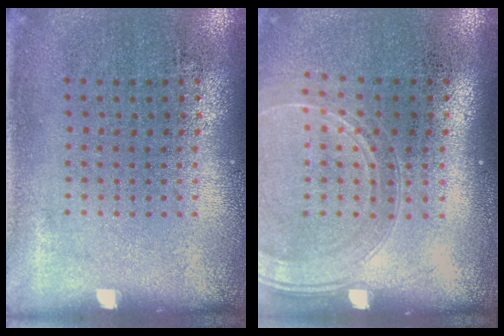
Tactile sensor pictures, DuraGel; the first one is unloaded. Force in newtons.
{"total": 1.7, "press": 1.6, "slide": 0.7}